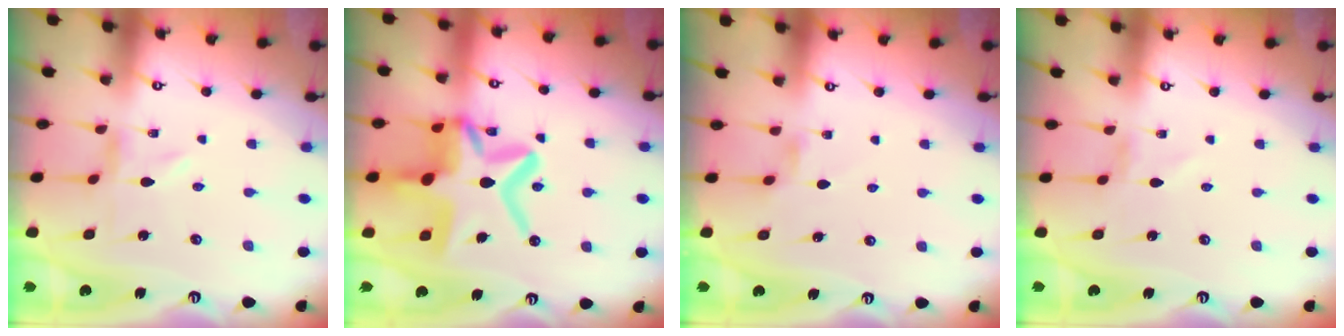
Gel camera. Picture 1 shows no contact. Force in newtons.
{"total": 20.2, "press": 20.1, "slide": 1.9}
{"total": 2.2, "press": 2.1, "slide": 0.5}
{"total": 0.7, "press": 0.6, "slide": 0.3}